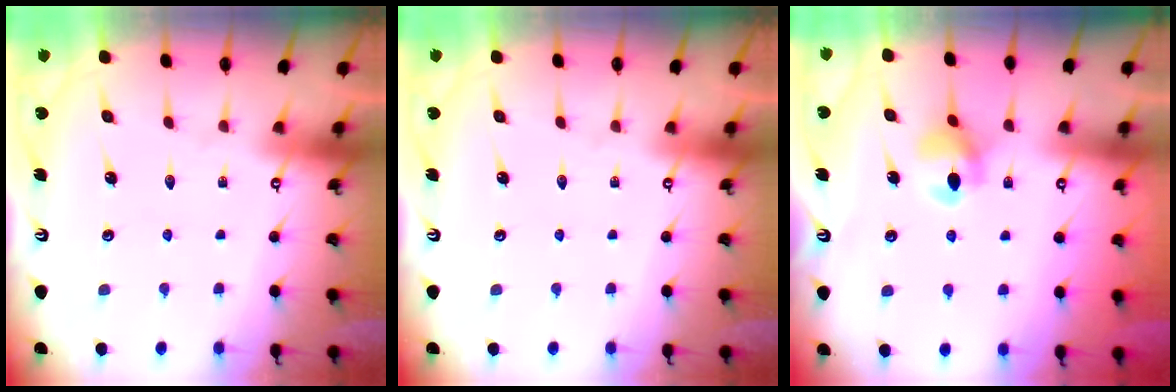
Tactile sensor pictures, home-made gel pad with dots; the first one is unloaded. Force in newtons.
{"total": 0.0}
{"total": 6.8, "press": 6.8, "slide": 0.8}